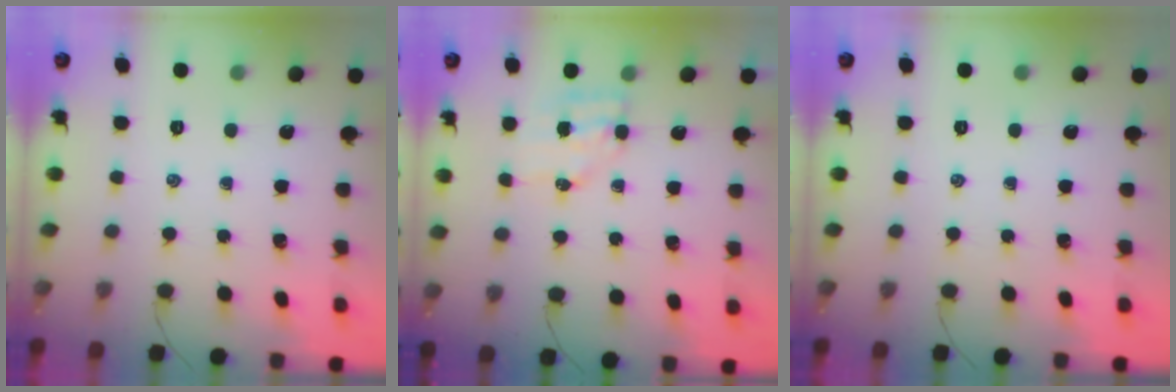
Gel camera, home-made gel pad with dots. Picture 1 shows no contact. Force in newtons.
{"total": 5.1, "press": 5.0, "slide": 0.8}
{"total": 0.0}